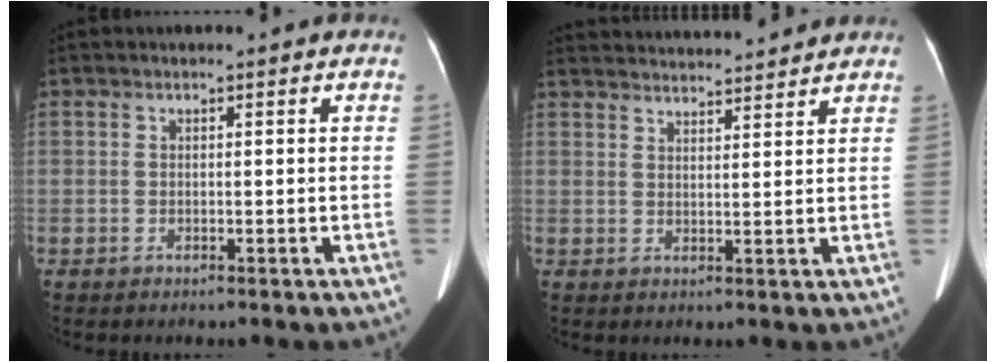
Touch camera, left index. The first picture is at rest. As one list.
[{"total": 13.5, "force": [13.0, 1.2, 3.5], "torque": [-0.059, 0.036, 0.186]}]